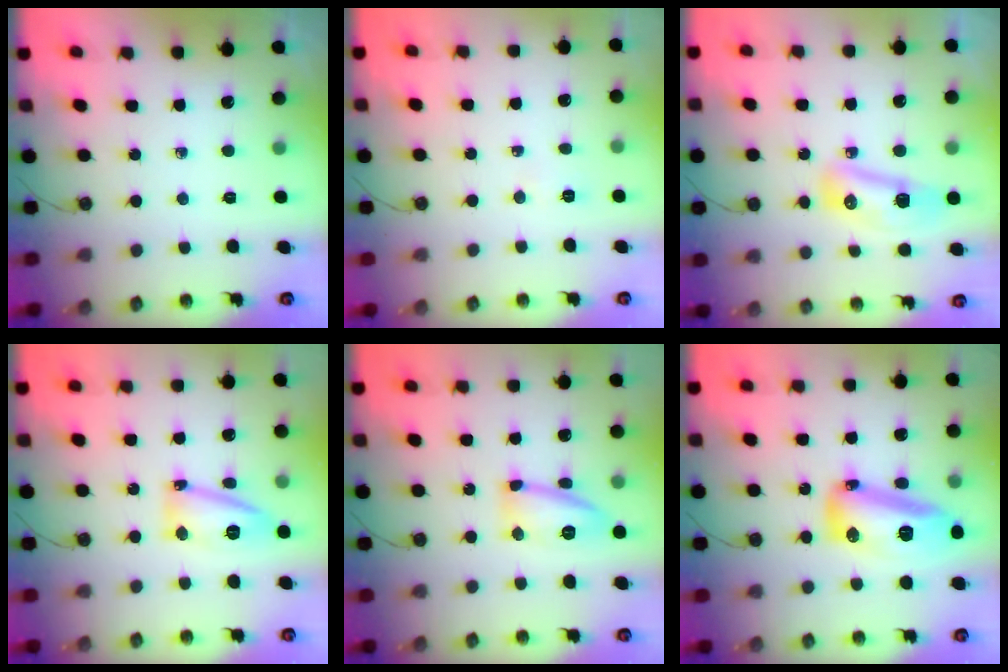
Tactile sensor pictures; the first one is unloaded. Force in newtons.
{"total": 2.6, "press": 2.4, "slide": 0.9}
{"total": 9.9, "press": 9.9, "slide": 0.9}
{"total": 12.5, "press": 12.4, "slide": 1.1}
{"total": 12.0, "press": 12.0, "slide": 0.7}
{"total": 16.2, "press": 16.1, "slide": 2.0}